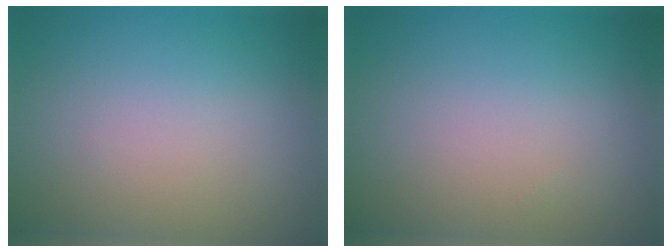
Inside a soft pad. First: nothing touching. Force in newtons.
{"total": 0.0}